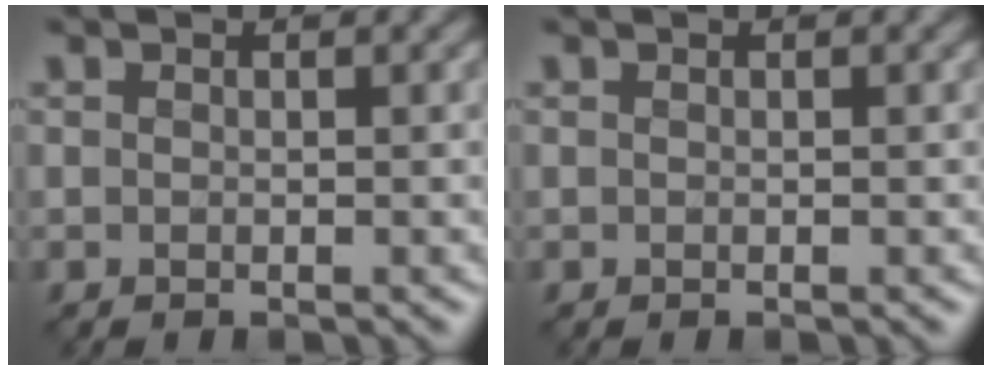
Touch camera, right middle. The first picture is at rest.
{"total": 0.0}